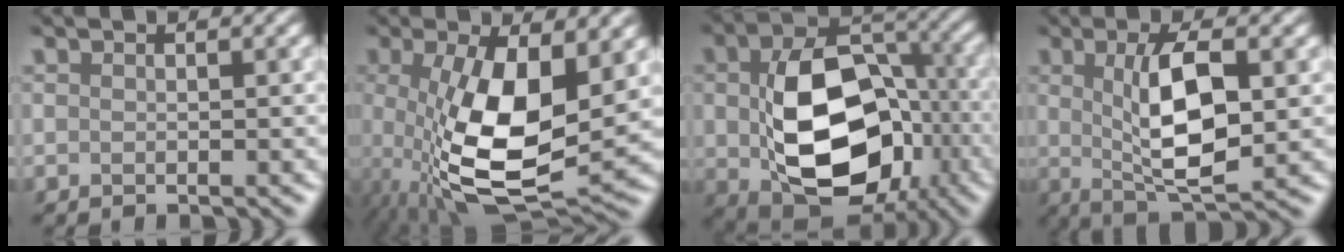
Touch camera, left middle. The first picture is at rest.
{"total": 9.1, "force": [-0.4, 3.3, 8.5], "torque": [-0.186, -0.013, 0.005]}
{"total": 11.8, "force": [-1.2, 8.0, 8.5], "torque": [-0.148, -0.012, -0.001]}
{"total": 6.1, "force": [0.6, 1.6, 5.9], "torque": [-0.108, 0.002, 0.021]}